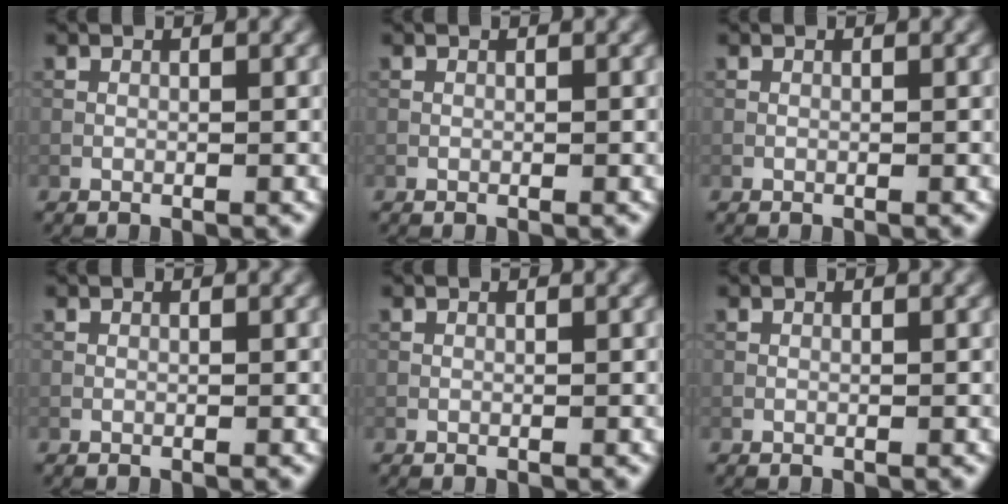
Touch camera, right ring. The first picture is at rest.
{"total": 0.0}
{"total": 0.0}
{"total": 0.0}
{"total": 0.0}
{"total": 0.0}